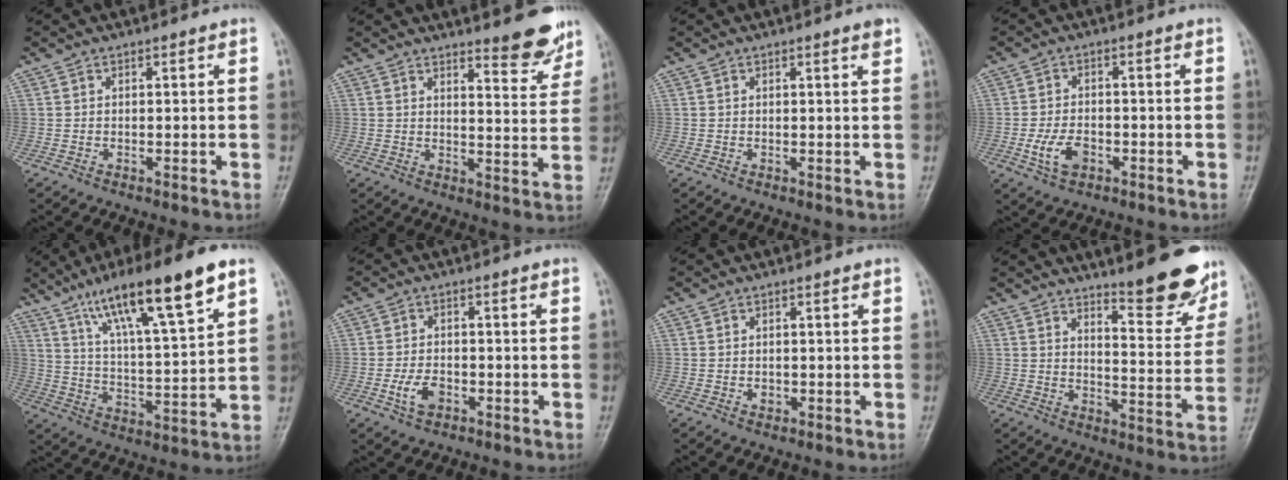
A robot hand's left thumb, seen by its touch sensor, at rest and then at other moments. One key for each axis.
{"total": 7.4, "fx": 6.1, "fy": 1.7, "fz": 3.9, "tx": -0.033, "ty": -0.053, "tz": 0.079}
{"total": 1.3, "fx": 0.9, "fy": 0.0, "fz": 1.0, "tx": -0.013, "ty": -0.005, "tz": 0.010}
{"total": 5.5, "fx": -1.9, "fy": 3.4, "fz": 3.8, "tx": -0.073, "ty": 0.007, "tz": -0.034}
{"total": 19.1, "fx": 11.5, "fy": 3.2, "fz": 14.9, "tx": -0.237, "ty": -0.038, "tz": 0.200}
{"total": 4.4, "fx": -1.7, "fy": 2.8, "fz": 3.0, "tx": -0.057, "ty": 0.009, "tz": -0.031}
{"total": 1.1, "fx": -0.2, "fy": 0.9, "fz": 0.6, "tx": -0.006, "ty": 0.001, "tz": -0.002}
{"total": 12.9, "fx": 10.1, "fy": 2.8, "fz": 7.5, "tx": -0.066, "ty": -0.081, "tz": 0.139}